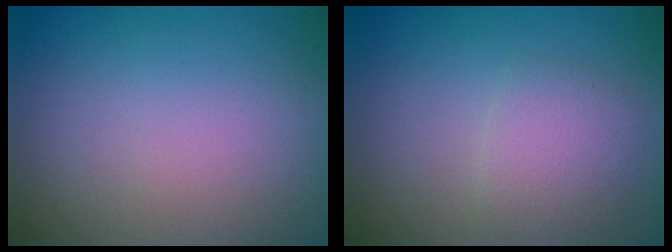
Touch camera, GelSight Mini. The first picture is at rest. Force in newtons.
{"total": 2.3, "press": 2.3, "slide": 0.0}